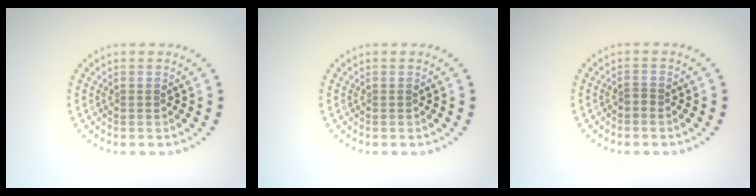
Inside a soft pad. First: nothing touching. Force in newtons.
{"total": 0.0}
{"total": 0.6, "press": 0.4, "slide": 0.5}